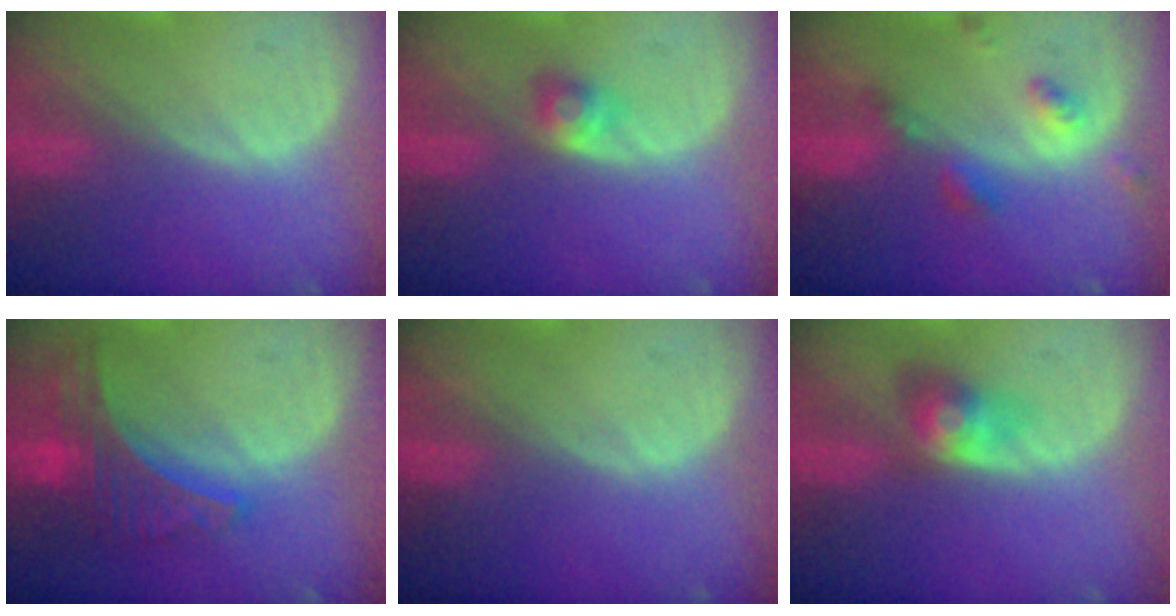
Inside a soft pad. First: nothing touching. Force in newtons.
{"total": 2.7, "press": 2.4, "slide": 1.1}
{"total": 4.8, "press": 4.4, "slide": 2.1}
{"total": 7.9, "press": 7.0, "slide": 3.7}
{"total": 0.0}
{"total": 4.0, "press": 4.0, "slide": 0.2}